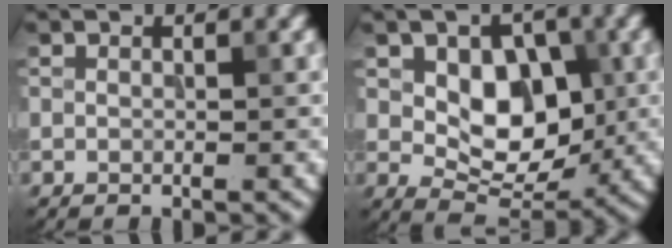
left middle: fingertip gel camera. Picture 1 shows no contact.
{"total": 6.5, "force": [0.6, 4.3, 4.8], "torque": [-0.070, -0.011, 0.013]}